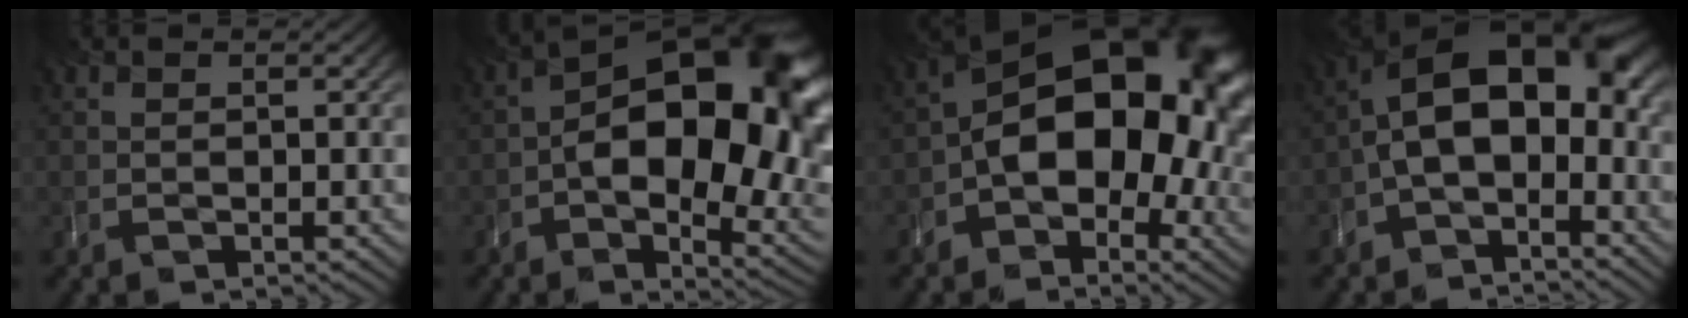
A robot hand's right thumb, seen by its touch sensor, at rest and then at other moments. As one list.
[{"total": 18.6, "force": [-0.4, 10.5, 15.3], "torque": [-0.215, -0.006, -0.008]}, {"total": 17.8, "force": [-1.5, 11.0, 13.9], "torque": [-0.164, -0.001, -0.033]}, {"total": 13.2, "force": [-1.7, 7.7, 10.6], "torque": [-0.178, 0.010, -0.042]}]